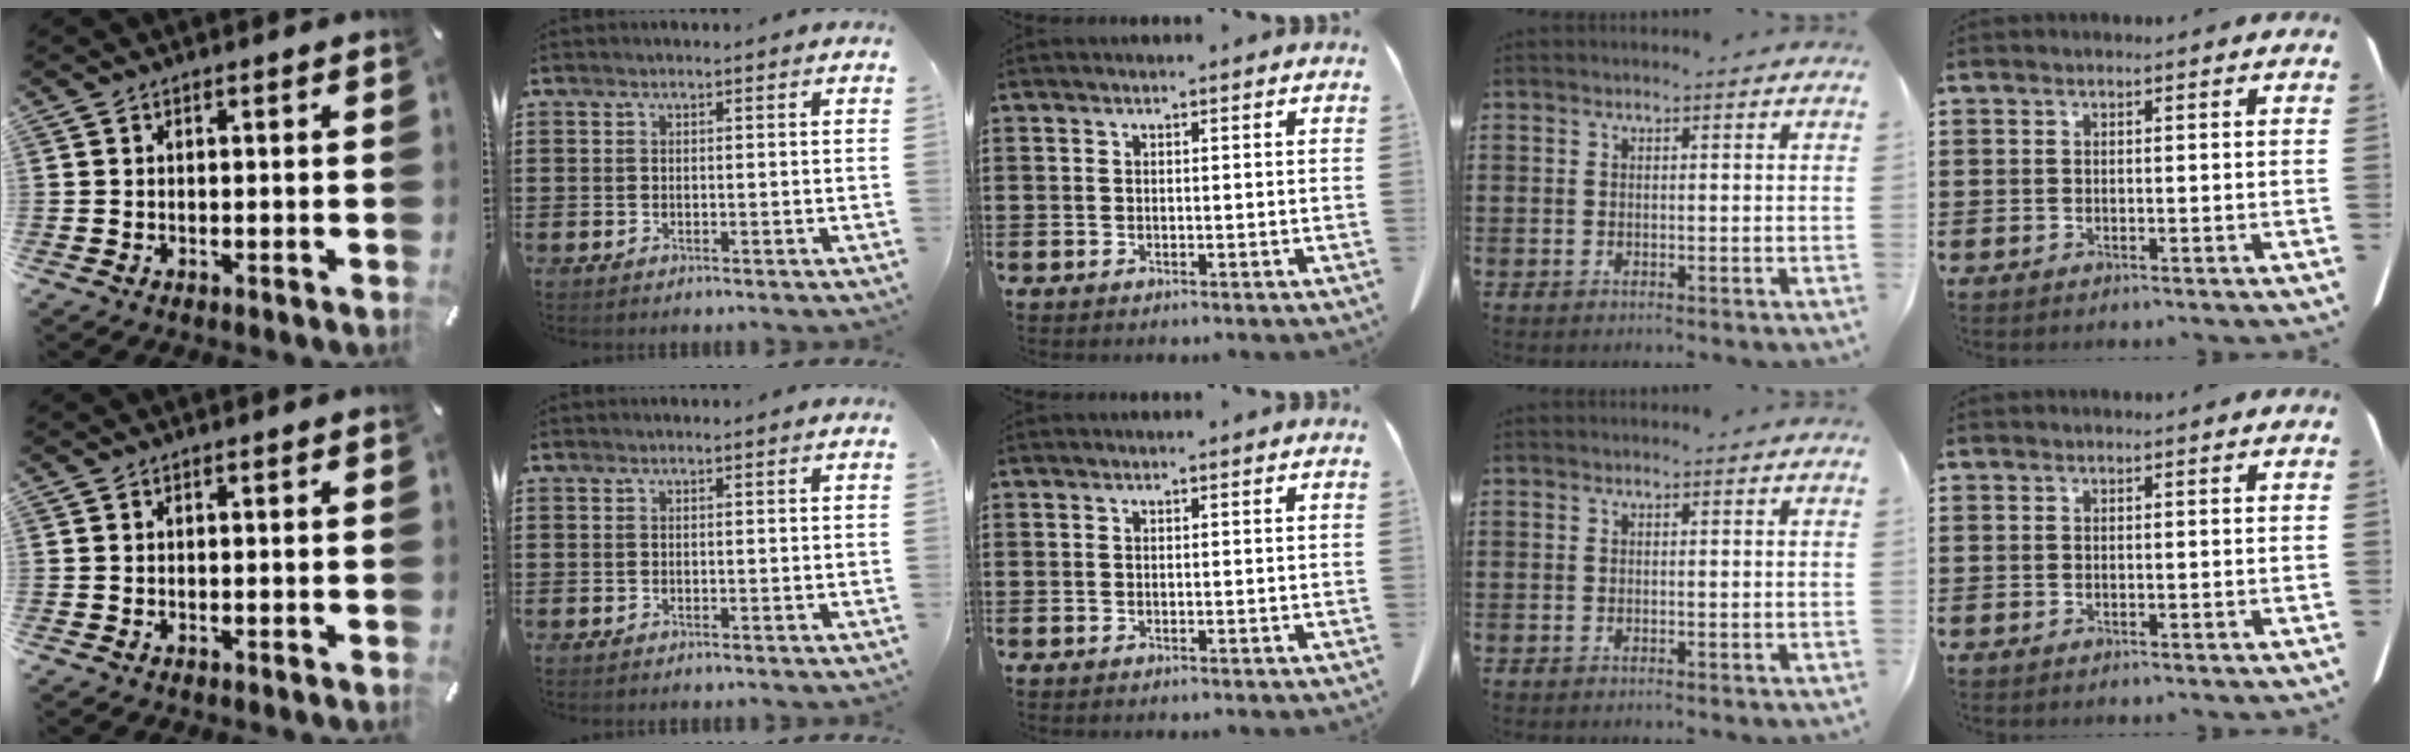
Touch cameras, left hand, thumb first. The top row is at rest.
{}